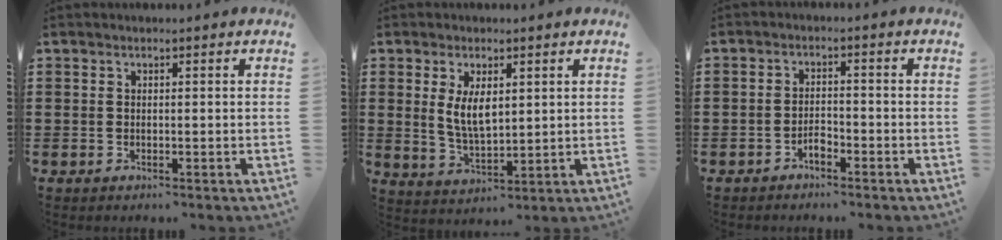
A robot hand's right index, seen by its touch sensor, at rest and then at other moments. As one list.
[{"total": 5.4, "force": [1.3, 2.4, 4.6], "torque": [-0.088, -0.001, 0.023]}, {"total": 2.3, "force": [-1.6, 0.9, 1.2], "torque": [-0.028, 0.003, -0.033]}]